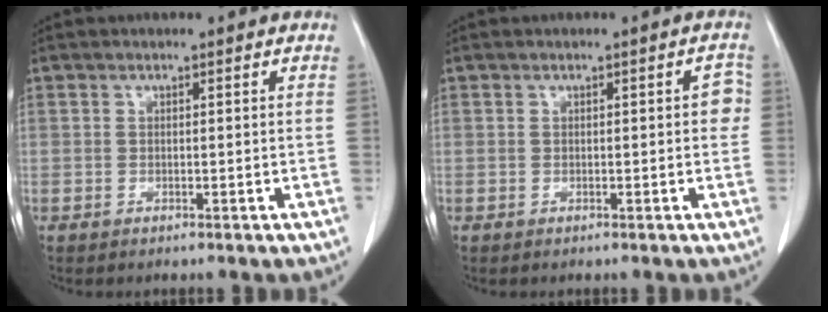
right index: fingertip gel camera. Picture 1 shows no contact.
{"total": 1.9, "force": [0.1, 0.8, 1.7], "torque": [-0.007, 0.007, -0.002]}